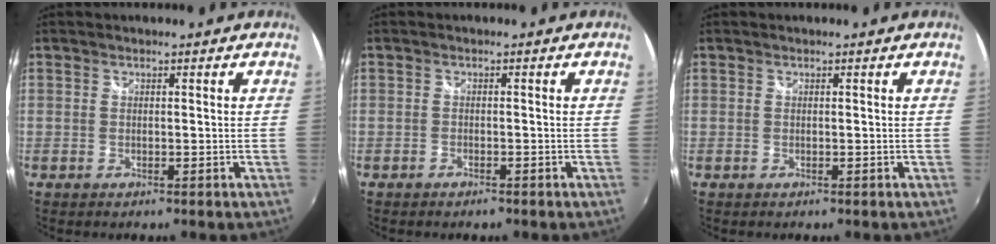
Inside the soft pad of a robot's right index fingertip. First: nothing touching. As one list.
[{"total": 1.5, "force": [-1.2, 0.7, 0.5], "torque": [-0.013, -0.004, -0.022]}, {"total": 0.0}]